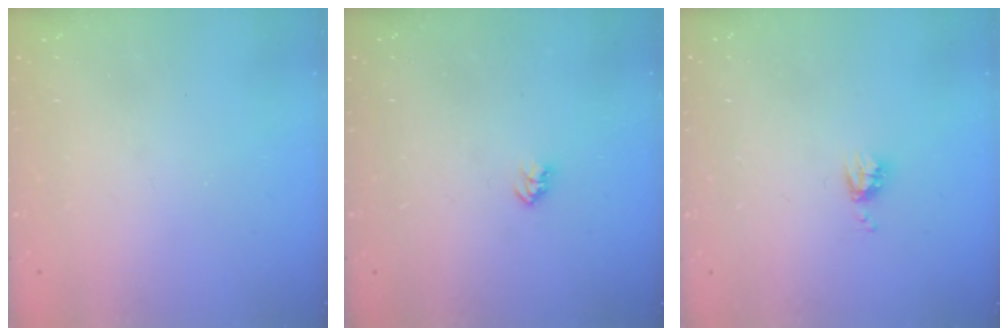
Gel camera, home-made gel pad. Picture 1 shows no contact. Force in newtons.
{"total": 2.6, "press": 2.6, "slide": 0.4}
{"total": 3.8, "press": 3.8, "slide": 0.6}